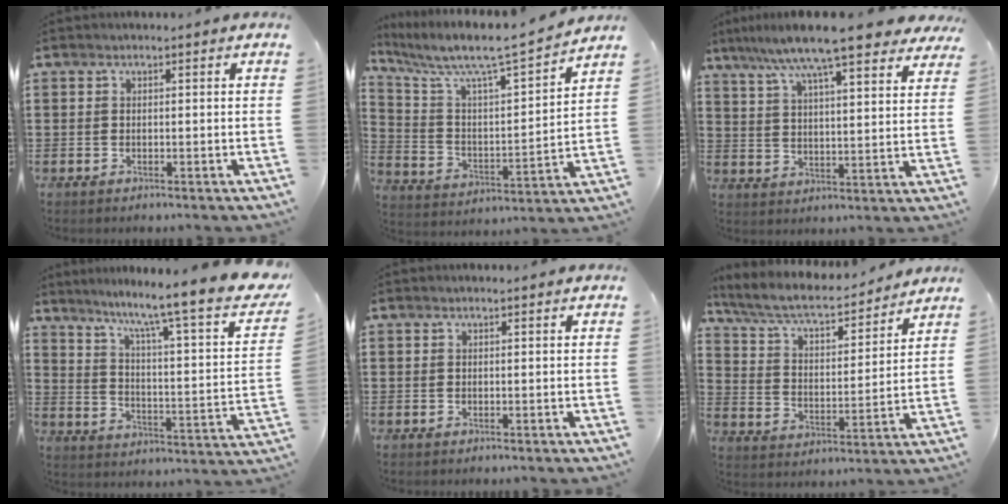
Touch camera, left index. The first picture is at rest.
{"total": 7.0, "force": [6.2, 0.5, 3.3], "torque": [-0.096, -0.053, 0.095]}
{"total": 10.8, "force": [9.0, 0.5, 6.0], "torque": [-0.139, -0.036, 0.150]}
{"total": 8.6, "force": [6.8, -0.5, 5.2], "torque": [-0.112, -0.067, 0.099]}
{"total": 0.0}
{"total": 7.0, "force": [6.2, 1.2, 3.2], "torque": [-0.088, -0.034, 0.101]}